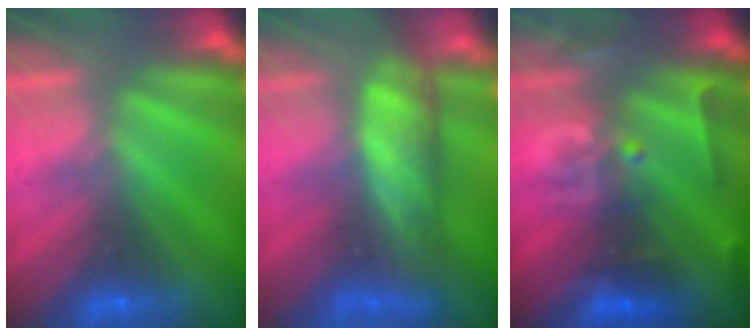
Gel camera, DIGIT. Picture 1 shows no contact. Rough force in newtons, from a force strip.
{"total": 8.2}
{"total": 2.9}